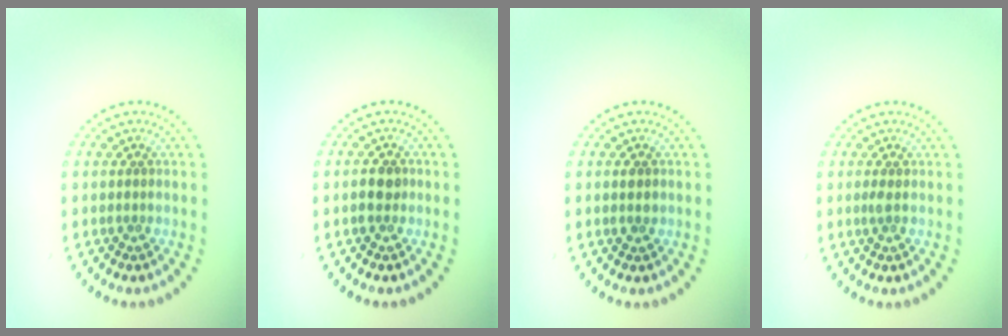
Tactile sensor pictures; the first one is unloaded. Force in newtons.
{"total": 1.6, "press": 1.6, "slide": 0.4}
{"total": 1.0, "press": 1.0, "slide": 0.1}
{"total": 0.6, "press": 0.5, "slide": 0.3}